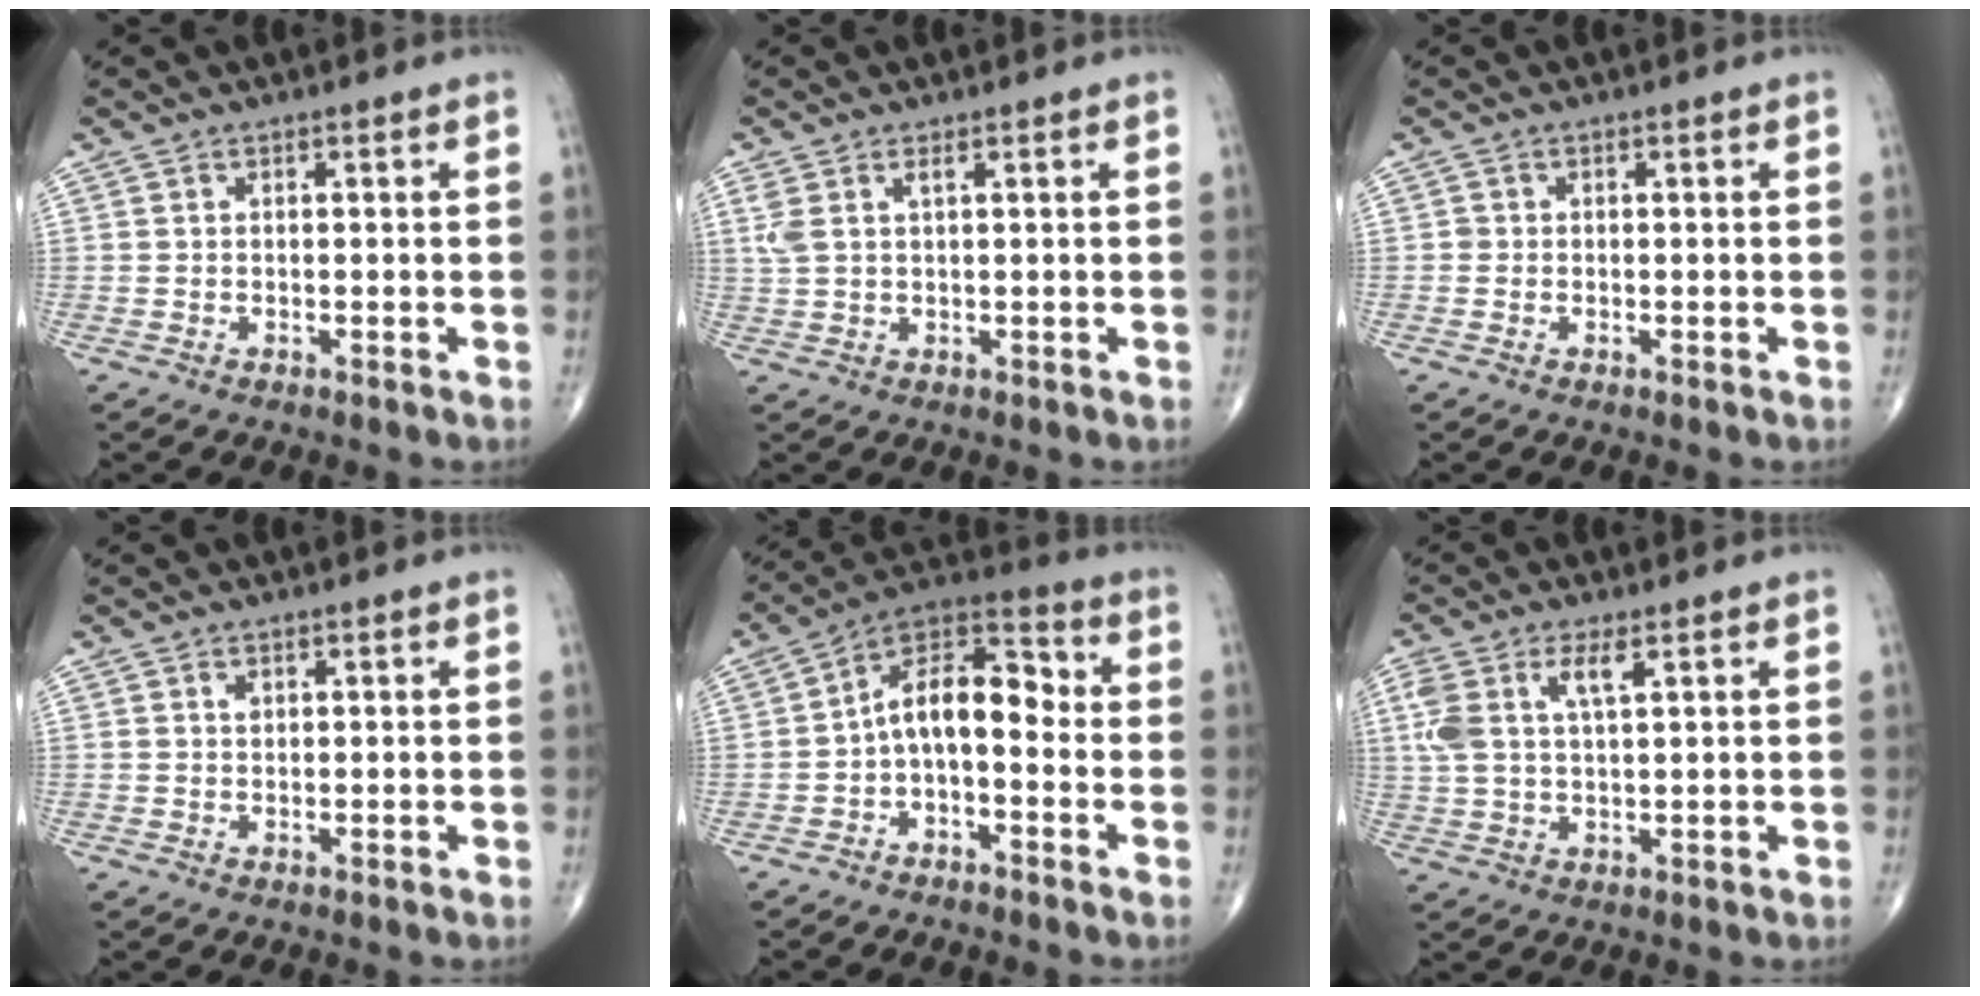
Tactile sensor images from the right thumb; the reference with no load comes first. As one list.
[{"total": 3.3, "force": [1.4, 1.3, 2.8], "torque": [-0.076, 0.009, 0.036]}, {"total": 0.6, "force": [-0.1, 0.6, 0.1], "torque": [0.001, 0.003, -0.003]}, {"total": 0.9, "force": [0.4, 0.7, 0.5], "torque": [-0.001, -0.001, 0.006]}, {"total": 11.2, "force": [-1.4, 6.0, 9.4], "torque": [-0.138, 0.052, -0.036]}, {"total": 7.6, "force": [2.9, 3.0, 6.3], "torque": [-0.153, 0.006, 0.063]}]